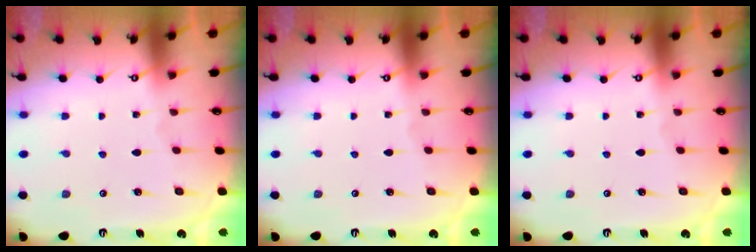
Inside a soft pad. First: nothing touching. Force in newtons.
{"total": 0.0}
{"total": 0.0}